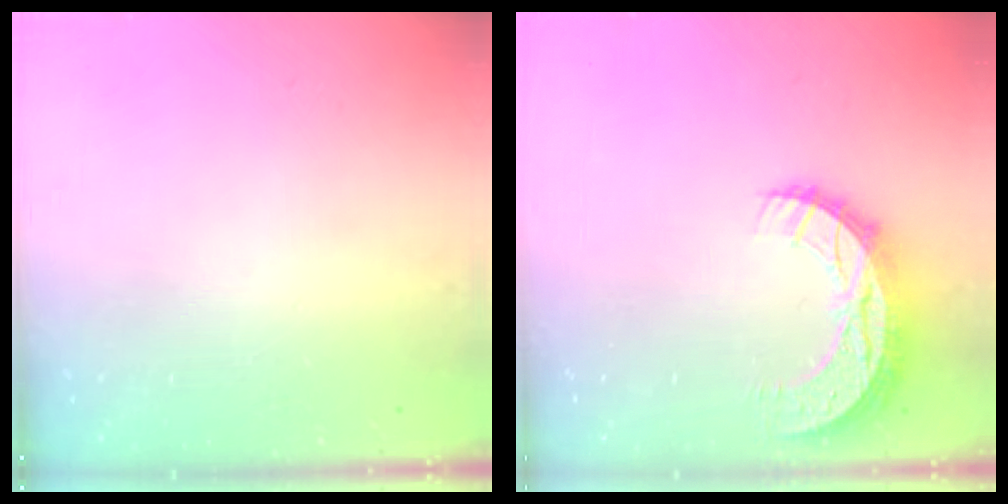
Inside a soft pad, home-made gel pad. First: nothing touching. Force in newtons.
{"total": 11.7, "press": 11.6, "slide": 0.8}